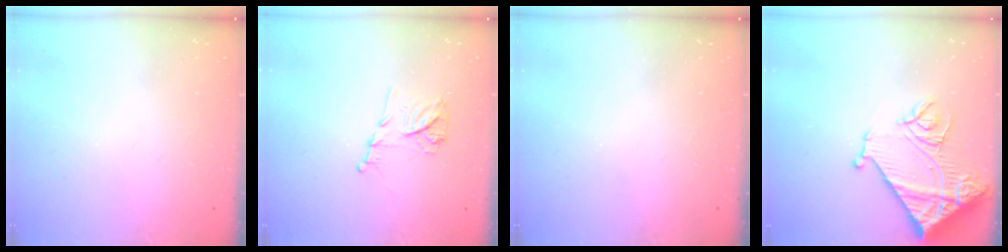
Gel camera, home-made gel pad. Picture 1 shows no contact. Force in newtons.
{"total": 10.3, "press": 10.3, "slide": 0.5}
{"total": 0.0}
{"total": 16.9, "press": 16.9, "slide": 1.6}